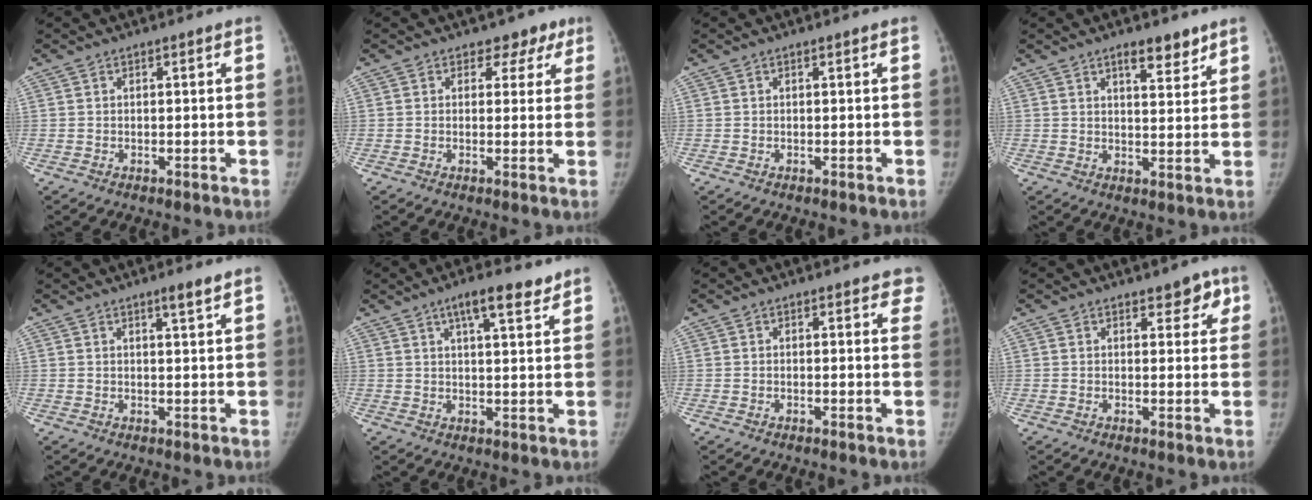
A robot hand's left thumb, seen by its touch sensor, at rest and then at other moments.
{"total": 3.9, "force": [2.4, 3.1, 0.7], "torque": [0.028, -0.008, 0.019]}
{"total": 0.0}
{"total": 5.9, "force": [4.1, 2.2, 3.6], "torque": [-0.028, -0.026, 0.060]}
{"total": 2.4, "force": [1.7, 0.1, 1.7], "torque": [-0.023, -0.013, 0.028]}
{"total": 7.2, "force": [4.7, 1.9, 5.1], "torque": [-0.064, -0.019, 0.073]}
{"total": 3.5, "force": [2.8, 1.5, 1.4], "torque": [0.015, -0.009, 0.017]}
{"total": 4.1, "force": [2.4, 2.3, 2.4], "torque": [0.008, -0.008, 0.026]}